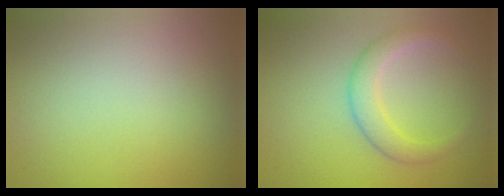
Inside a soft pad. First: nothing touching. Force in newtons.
{"total": 2.9, "press": 2.9, "slide": 0.3}